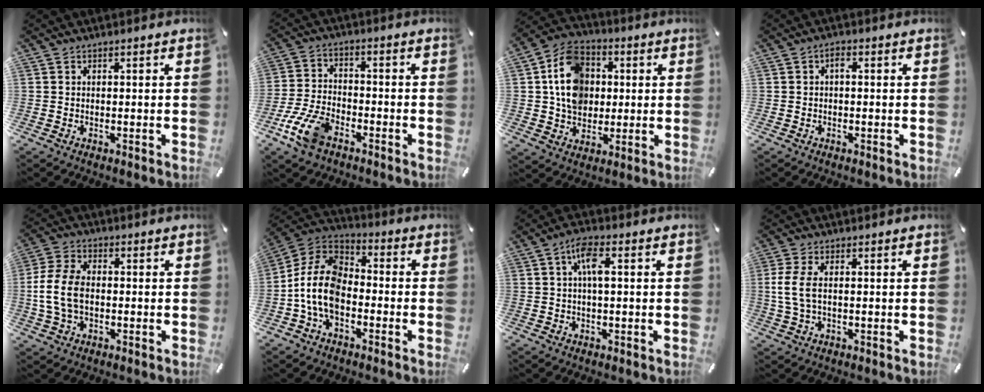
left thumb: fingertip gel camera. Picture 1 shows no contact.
{"total": 10.1, "force": [-5.9, 5.5, 6.0], "torque": [-0.136, 0.022, -0.112]}
{"total": 13.0, "force": [1.4, 11.0, 6.7], "torque": [-0.123, 0.019, 0.030]}
{"total": 1.4, "force": [-0.1, 0.7, 1.2], "torque": [-0.026, 0.006, -0.005]}
{"total": 9.9, "force": [-1.1, 6.7, 7.1], "torque": [-0.159, 0.010, -0.019]}
{"total": 12.2, "force": [-4.1, 8.1, 8.2], "torque": [-0.196, 0.012, -0.082]}
{"total": 5.5, "force": [0.8, 1.8, 5.2], "torque": [-0.093, 0.006, 0.011]}
{"total": 5.6, "force": [0.4, 2.3, 5.1], "torque": [-0.116, -0.003, 0.004]}